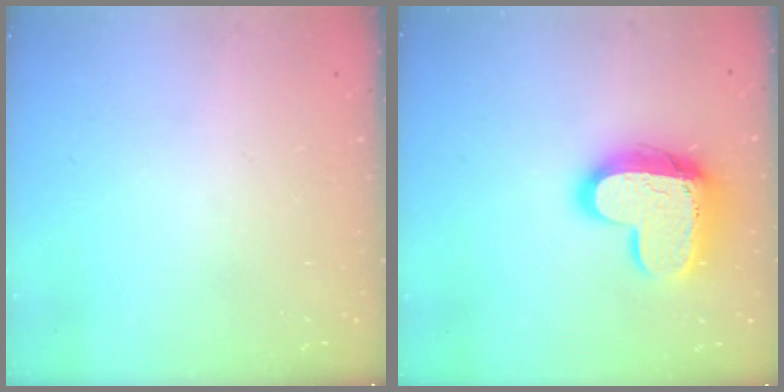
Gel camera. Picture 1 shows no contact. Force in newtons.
{"total": 16.3, "press": 16.3, "slide": 1.0}